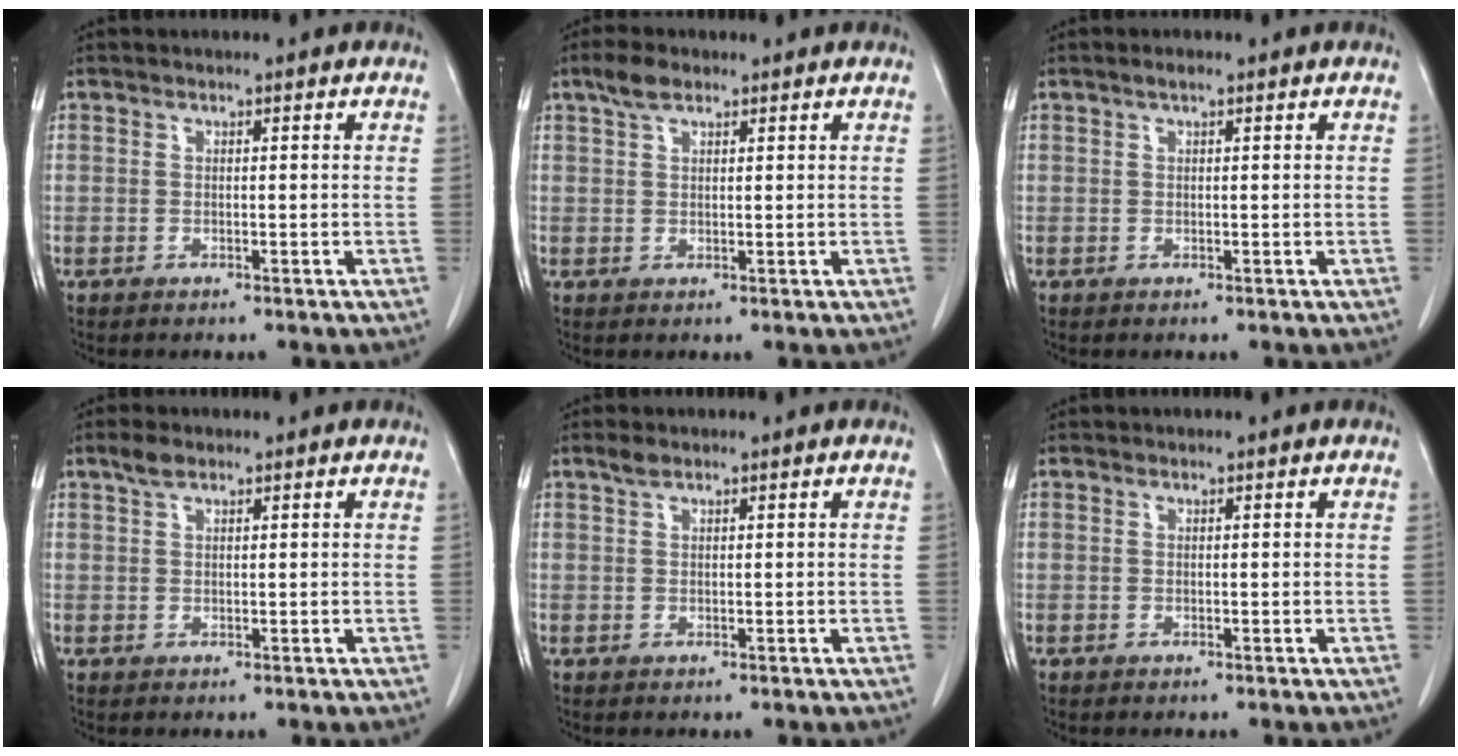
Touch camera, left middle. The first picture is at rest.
{"total": 3.1, "force": [2.1, 1.2, 1.9], "torque": [-0.043, 0.011, 0.041]}
{"total": 1.0, "force": [0.7, 0.1, 0.8], "torque": [-0.018, 0.005, 0.012]}
{"total": 2.0, "force": [1.4, 0.7, 1.1], "torque": [-0.028, 0.008, 0.029]}
{"total": 1.2, "force": [1.0, 0.3, 0.7], "torque": [-0.019, 0.007, 0.021]}
{"total": 0.0}